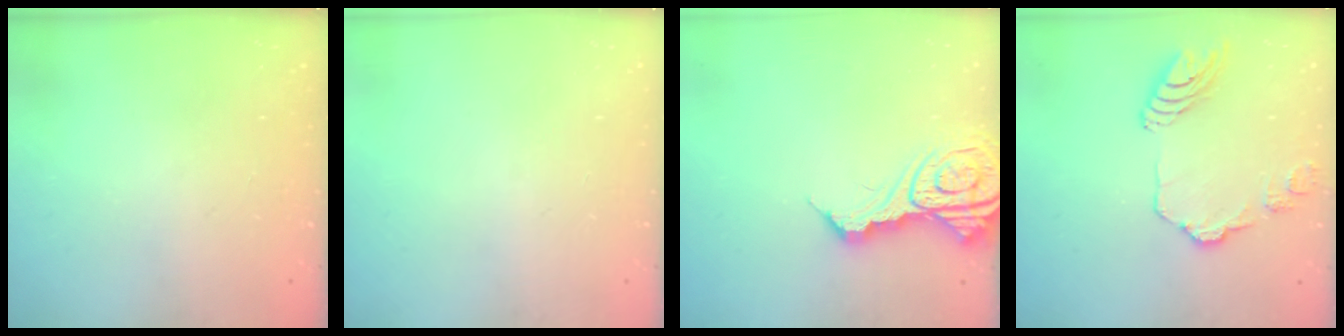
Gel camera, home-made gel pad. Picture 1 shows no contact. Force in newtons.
{"total": 0.0}
{"total": 14.3, "press": 14.2, "slide": 1.6}
{"total": 13.1, "press": 13.0, "slide": 1.2}